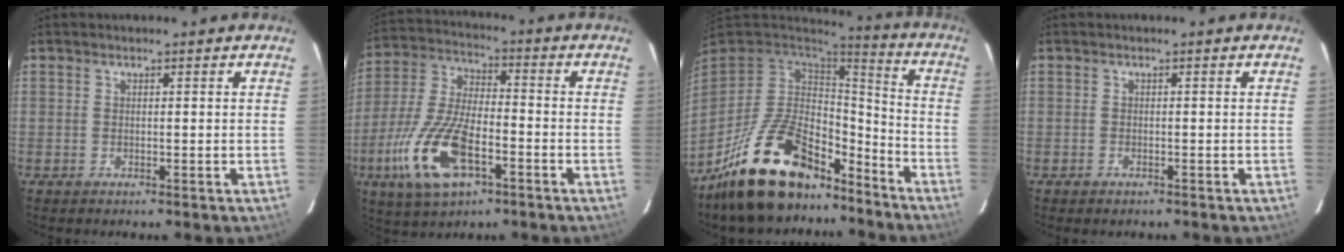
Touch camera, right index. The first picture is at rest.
{"total": 16.8, "force": [-7.2, 7.1, 13.4], "torque": [-0.298, -0.015, -0.136]}
{"total": 21.8, "force": [-15.0, 10.1, 12.1], "torque": [-0.245, 0.007, -0.236]}
{"total": 1.0, "force": [-0.8, 0.6, 0.3], "torque": [-0.006, 0.001, -0.012]}